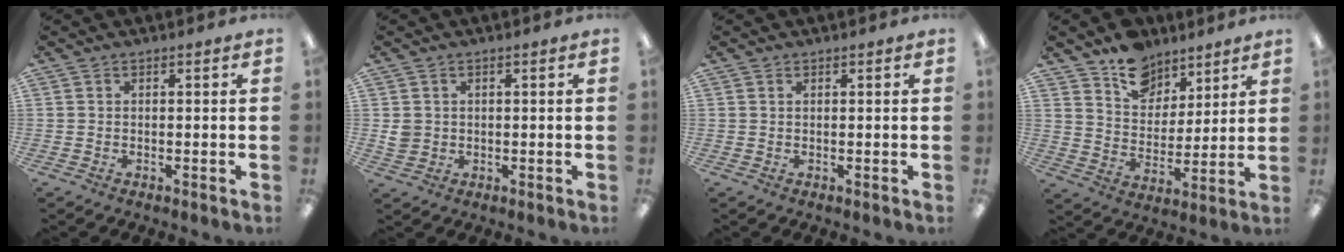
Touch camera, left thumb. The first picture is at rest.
{"total": 2.7, "force": [0.6, 2.5, 1.0], "torque": [-0.020, 0.004, 0.014]}
{"total": 0.5, "force": [0.4, 0.3, 0.2], "torque": [-0.006, 0.002, 0.007]}
{"total": 11.7, "force": [8.9, 7.2, 2.5], "torque": [-0.039, -0.064, 0.170]}